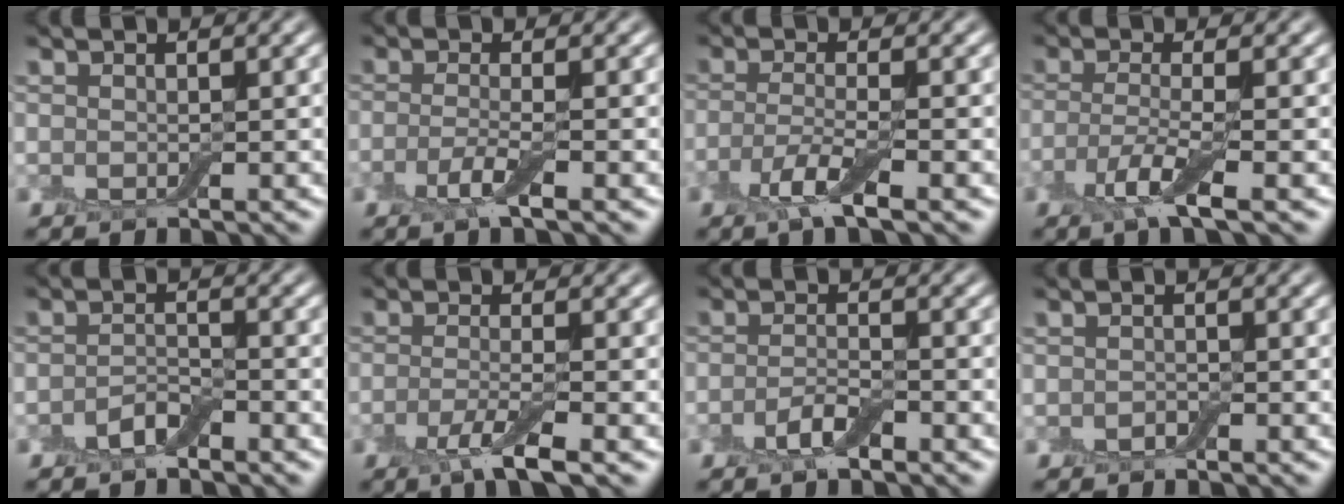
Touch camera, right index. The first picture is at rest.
{"total": 2.4, "force": [-1.1, 0.4, 2.1], "torque": [-0.045, -0.001, -0.029]}
{"total": 3.4, "force": [-1.7, 0.6, 2.9], "torque": [-0.061, -0.006, -0.039]}
{"total": 3.6, "force": [-1.5, 0.6, 3.2], "torque": [-0.069, -0.009, -0.037]}
{"total": 2.0, "force": [-1.4, 0.7, 1.2], "torque": [-0.024, 0.006, -0.029]}
{"total": 3.5, "force": [-1.7, 0.7, 3.0], "torque": [-0.058, -0.004, -0.040]}
{"total": 2.4, "force": [-1.4, 0.8, 1.8], "torque": [-0.039, 0.003, -0.033]}
{"total": 0.8, "force": [-0.5, 0.4, 0.4], "torque": [-0.008, 0.000, -0.009]}